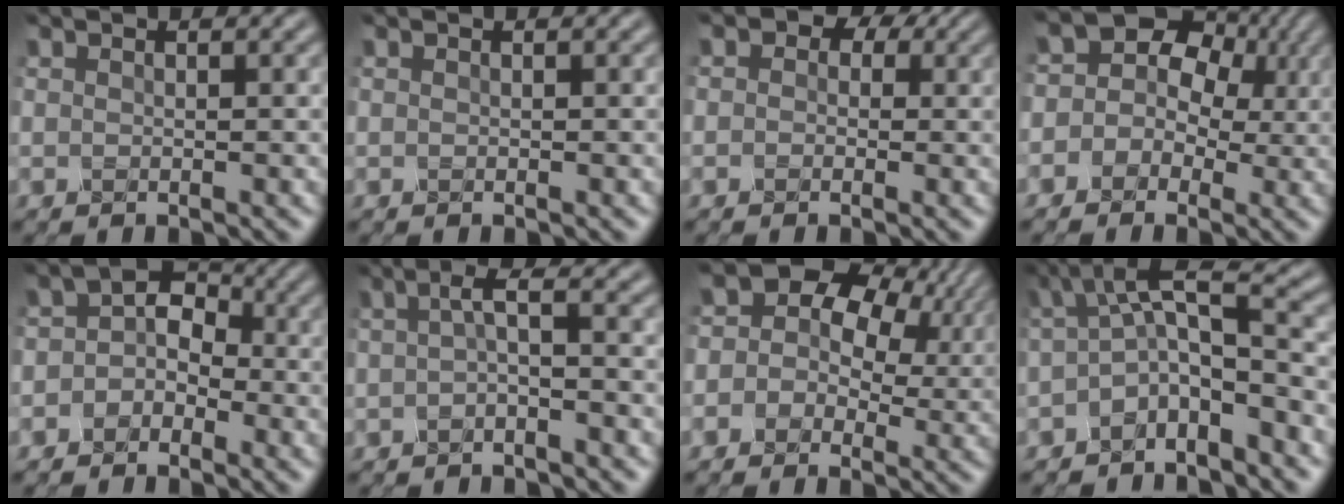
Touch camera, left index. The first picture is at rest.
{"total": 0.0}
{"total": 4.1, "force": [1.4, 3.4, 1.9], "torque": [-0.018, 0.009, -0.010]}
{"total": 9.5, "force": [2.4, 8.1, 4.3], "torque": [-0.041, 0.050, -0.021]}
{"total": 3.1, "force": [-1.3, 2.5, 1.3], "torque": [0.013, 0.012, -0.038]}
{"total": 2.0, "force": [-0.6, 0.2, 1.9], "torque": [-0.039, 0.005, -0.016]}
{"total": 11.8, "force": [4.0, 8.7, 7.0], "torque": [-0.095, 0.049, 0.016]}
{"total": 5.1, "force": [-1.7, 1.5, 4.6], "torque": [-0.074, 0.007, -0.041]}